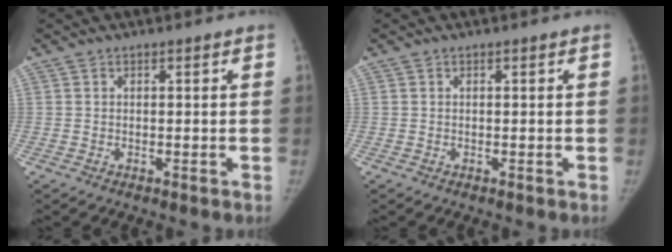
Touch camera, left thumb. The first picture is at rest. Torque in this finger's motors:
{"motor_torque": [0.12, -0.12, 0.30, 0.21, 0.05]}